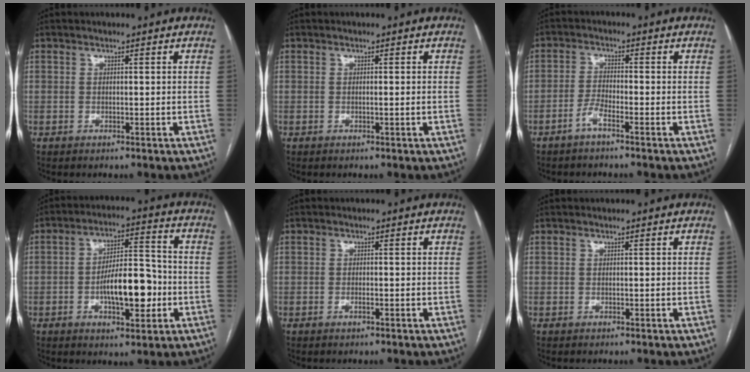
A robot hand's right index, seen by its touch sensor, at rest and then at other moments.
{"total": 0.6, "force": [-0.1, -0.2, 0.5], "torque": [-0.008, 0.000, -0.002]}
{"total": 2.8, "force": [-2.0, 0.3, 2.0], "torque": [-0.042, 0.000, -0.043]}
{"total": 11.1, "force": [-2.7, 3.8, 10.1], "torque": [-0.168, 0.017, -0.041]}
{"total": 0.9, "force": [-0.4, 0.1, 0.8], "torque": [-0.020, -0.001, -0.006]}
{"total": 0.0}